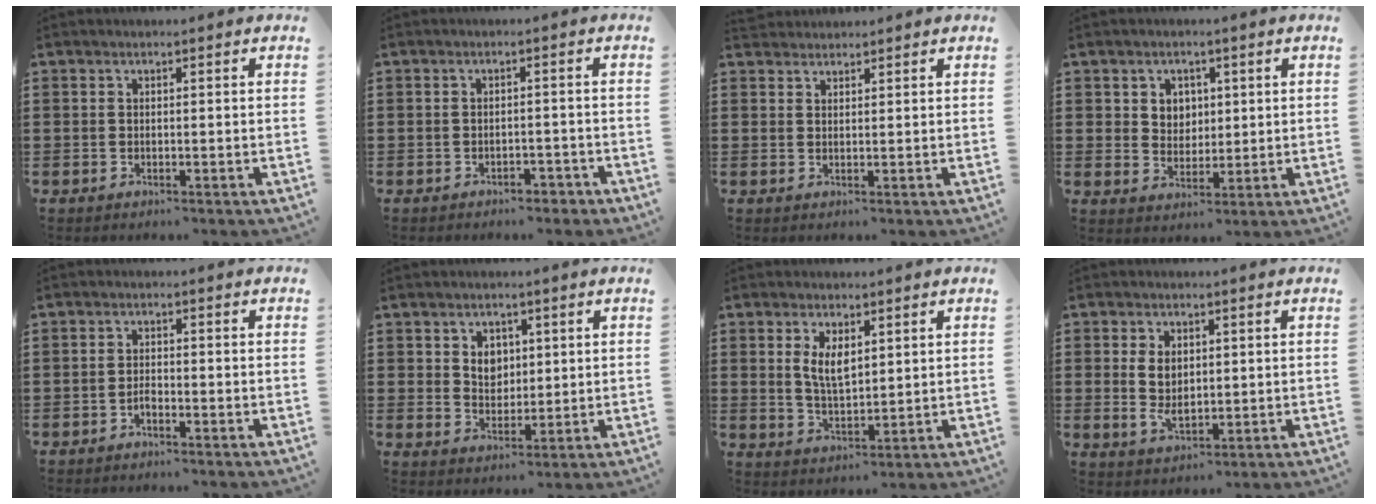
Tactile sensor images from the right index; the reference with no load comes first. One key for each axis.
{"total": 1.8, "fx": -1.7, "fy": 0.5, "fz": 0.2, "tx": -0.011, "ty": -0.001, "tz": -0.036}
{"total": 1.6, "fx": 1.6, "fy": 0.3, "fz": -0.4, "tx": 0.003, "ty": 0.004, "tz": 0.032}
{"total": 3.6, "fx": 1.5, "fy": 3.2, "fz": 0.8, "tx": -0.022, "ty": 0.009, "tz": 0.024}
{"total": 1.4, "fx": -1.0, "fy": 0.6, "fz": 0.8, "tx": -0.019, "ty": -0.001, "tz": -0.020}
{"total": 3.6, "fx": 1.5, "fy": 2.9, "fz": 1.4, "tx": -0.032, "ty": 0.007, "tz": 0.023}
{"total": 4.6, "fx": 1.6, "fy": 2.1, "fz": 3.8, "tx": -0.072, "ty": 0.001, "tz": 0.026}
{"total": 4.8, "fx": 0.6, "fy": 2.9, "fz": 3.8, "tx": -0.084, "ty": 0.009, "tz": 0.008}